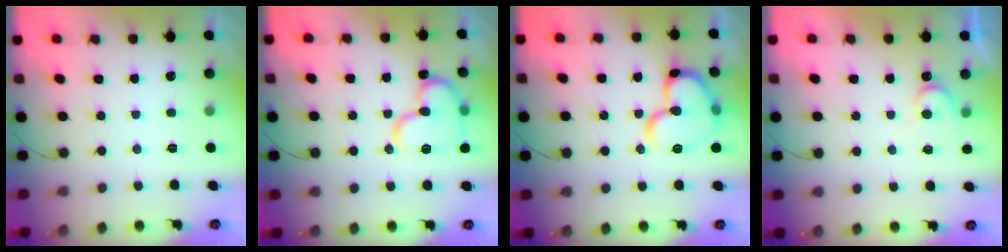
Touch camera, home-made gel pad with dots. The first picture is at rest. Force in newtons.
{"total": 14.9, "press": 14.8, "slide": 1.7}
{"total": 17.1, "press": 17.0, "slide": 1.6}
{"total": 5.4, "press": 5.4, "slide": 0.6}